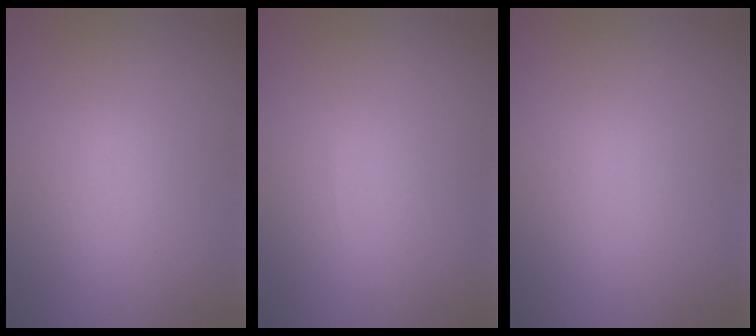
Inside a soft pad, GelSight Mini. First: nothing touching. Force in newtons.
{"total": 0.0}
{"total": 0.0}